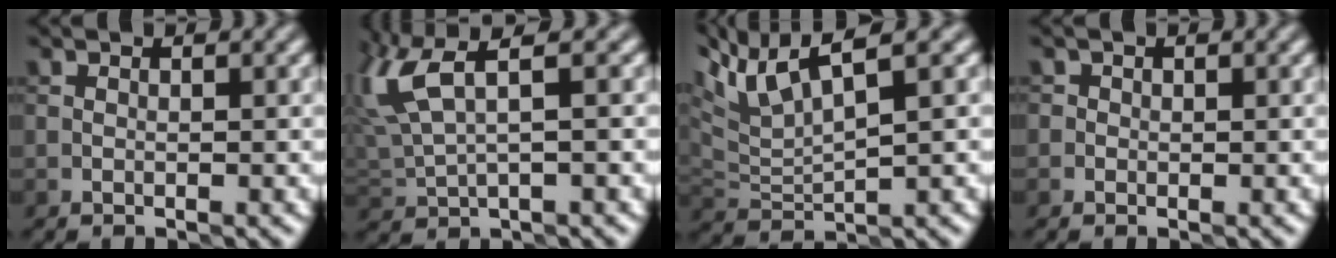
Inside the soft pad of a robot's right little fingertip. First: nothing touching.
{"total": 5.3, "force": [2.6, 1.6, 4.3], "torque": [-0.116, 0.015, 0.055]}
{"total": 5.8, "force": [3.8, 1.2, 4.2], "torque": [-0.103, 0.021, 0.076]}
{"total": 1.1, "force": [0.4, 1.0, 0.3], "torque": [0.007, 0.003, 0.001]}